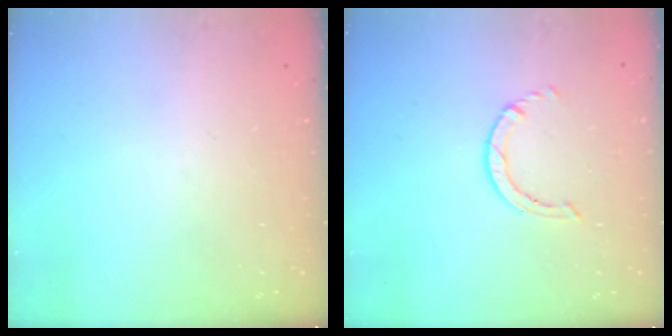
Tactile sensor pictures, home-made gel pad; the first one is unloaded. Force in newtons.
{"total": 0.6, "press": 0.6, "slide": 0.1}